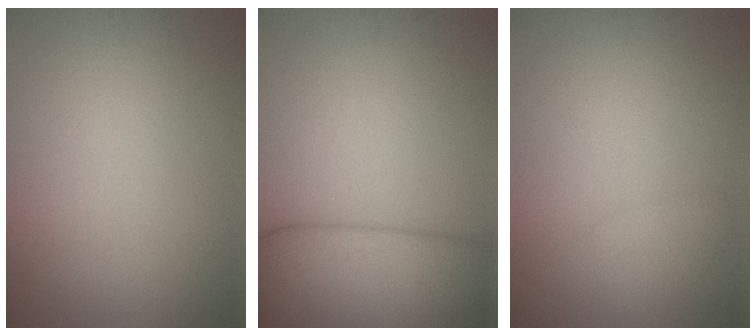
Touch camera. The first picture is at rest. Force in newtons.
{"total": 9.1, "press": 9.1, "slide": 0.7}
{"total": 1.3, "press": 1.3, "slide": 0.0}